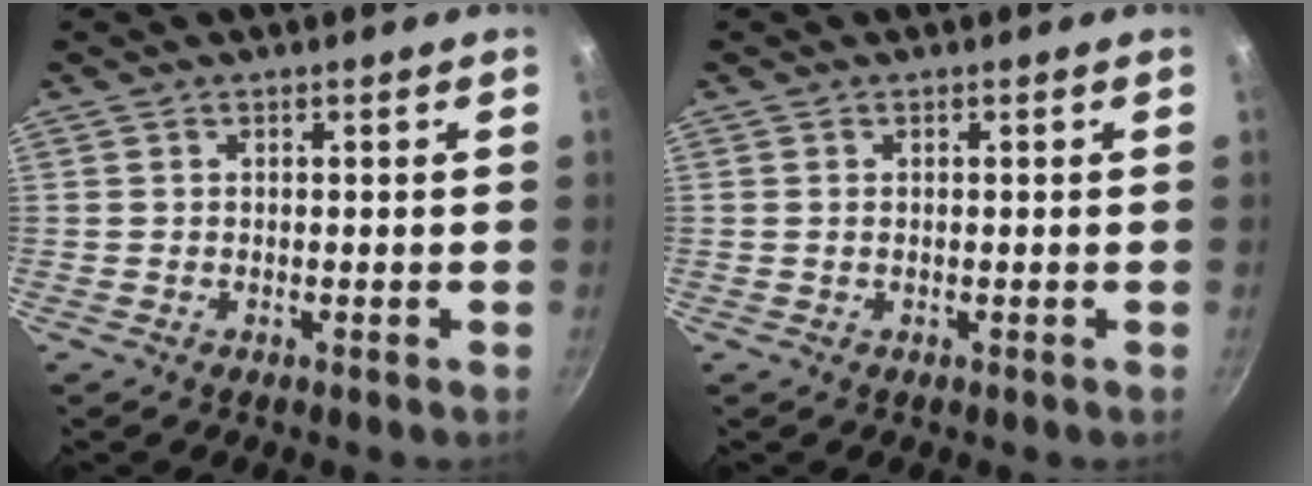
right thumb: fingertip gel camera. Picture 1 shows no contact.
{"total": 0.5, "force": [0.1, 0.3, 0.4], "torque": [-0.008, 0.001, 0.001]}